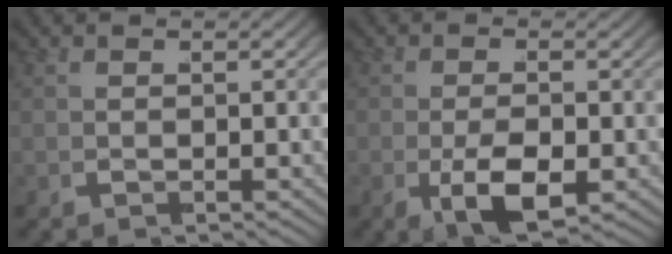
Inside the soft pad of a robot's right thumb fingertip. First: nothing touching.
{"total": 4.7, "force": [-2.0, 2.5, 3.4], "torque": [-0.077, -0.033, -0.026]}